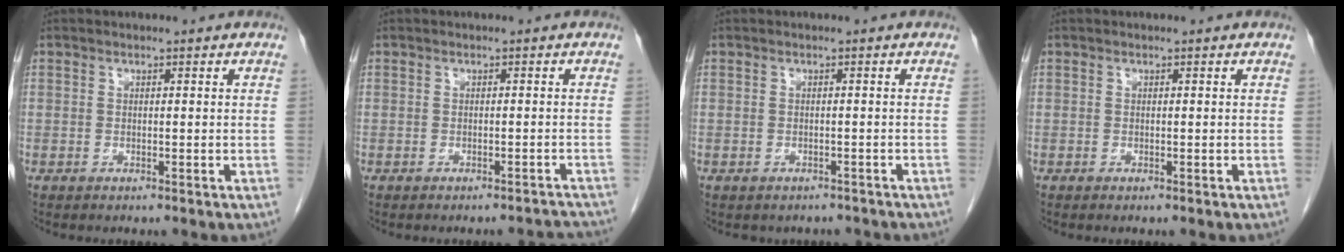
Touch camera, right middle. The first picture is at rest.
{"total": 3.4, "force": [-3.3, 0.5, 0.2], "torque": [0.008, -0.001, -0.035]}
{"total": 3.3, "force": [-2.8, 1.6, 0.3], "torque": [-0.008, 0.006, -0.034]}
{"total": 0.0}